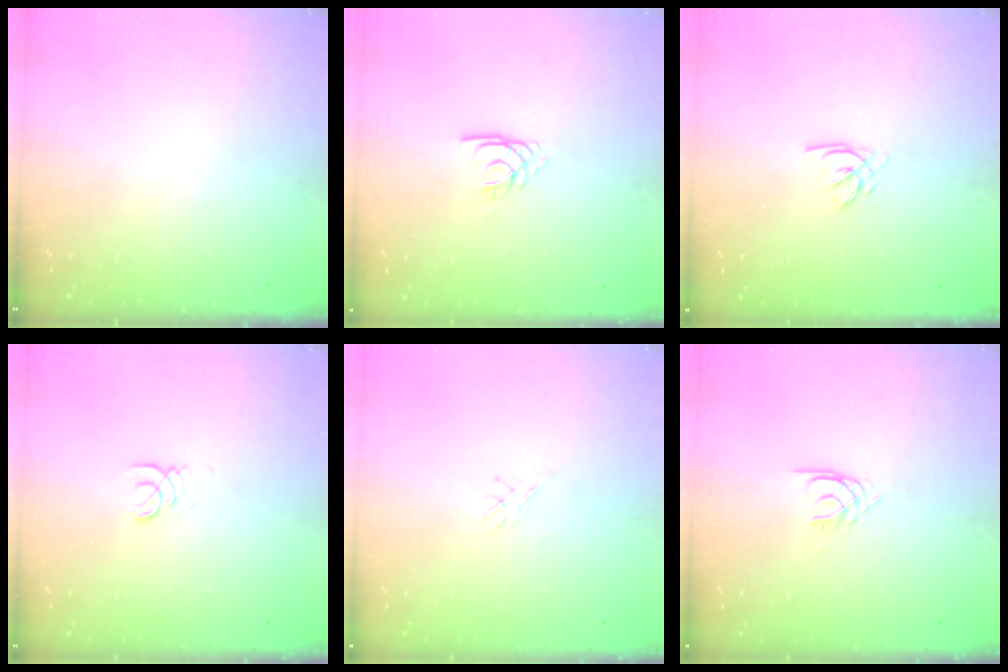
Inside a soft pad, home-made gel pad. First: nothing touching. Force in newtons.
{"total": 2.1, "press": 2.1, "slide": 0.2}
{"total": 1.5, "press": 1.5, "slide": 0.2}
{"total": 1.3, "press": 1.3, "slide": 0.1}
{"total": 1.1, "press": 1.1, "slide": 0.3}
{"total": 1.9, "press": 1.9, "slide": 0.2}